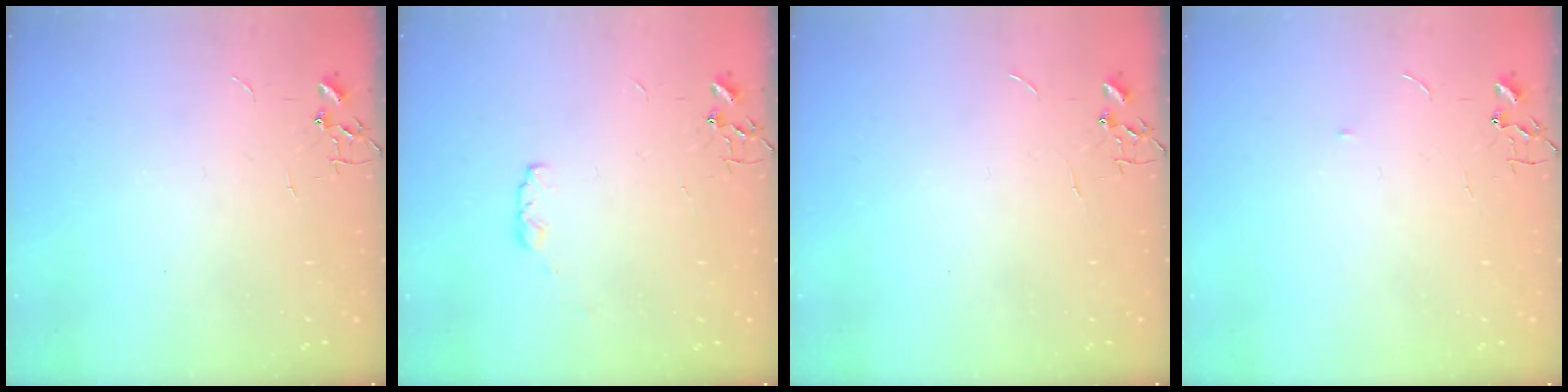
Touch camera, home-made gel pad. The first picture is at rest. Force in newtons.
{"total": 4.2, "press": 4.1, "slide": 0.7}
{"total": 0.0}
{"total": 3.4, "press": 3.3, "slide": 0.5}